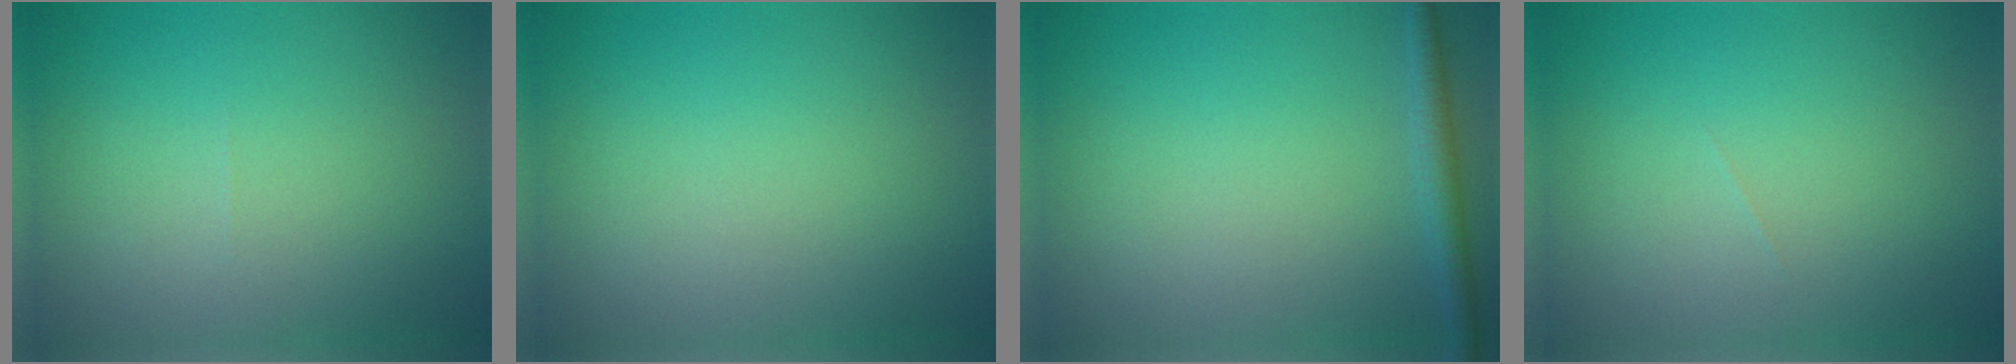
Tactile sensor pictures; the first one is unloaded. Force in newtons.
{"total": 0.0}
{"total": 1.7, "press": 1.7, "slide": 0.1}
{"total": 0.0}